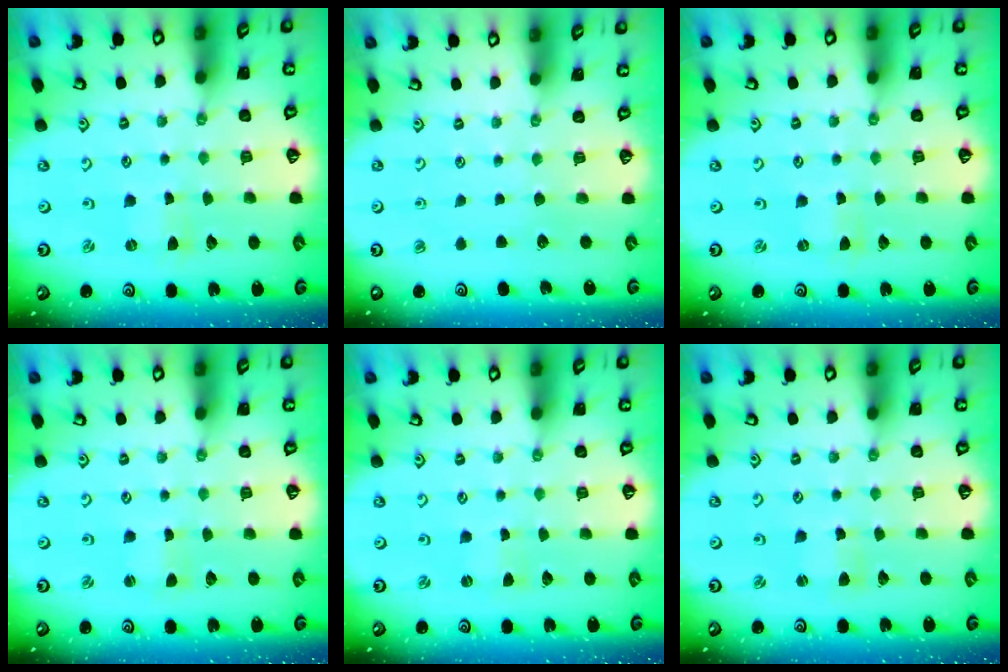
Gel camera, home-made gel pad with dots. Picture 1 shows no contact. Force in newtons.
{"total": 0.0}
{"total": 0.0}
{"total": 0.6, "press": 0.6, "slide": 0.0}
{"total": 0.0}
{"total": 1.6, "press": 1.6, "slide": 0.2}